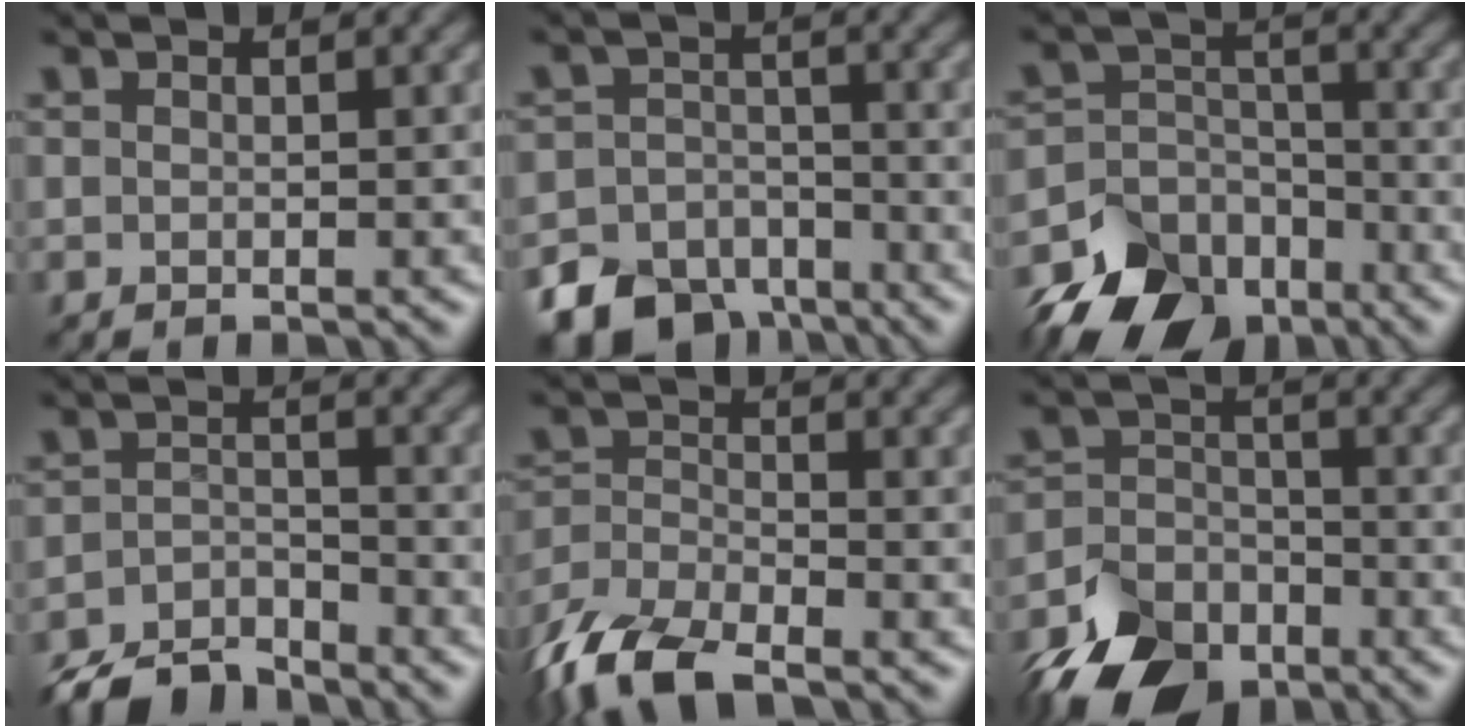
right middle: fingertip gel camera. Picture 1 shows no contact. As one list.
[{"total": 10.1, "force": [-7.8, 6.1, 1.9], "torque": [-0.039, -0.030, -0.135]}, {"total": 9.9, "force": [-7.8, 5.6, 2.6], "torque": [-0.039, -0.009, -0.135]}, {"total": 4.8, "force": [-4.5, 1.3, 1.1], "torque": [-0.018, -0.001, -0.090]}, {"total": 8.3, "force": [-6.3, 2.8, 4.5], "torque": [-0.098, -0.006, -0.135]}, {"total": 9.3, "force": [-7.2, 5.0, 3.2], "torque": [-0.062, -0.016, -0.128]}]